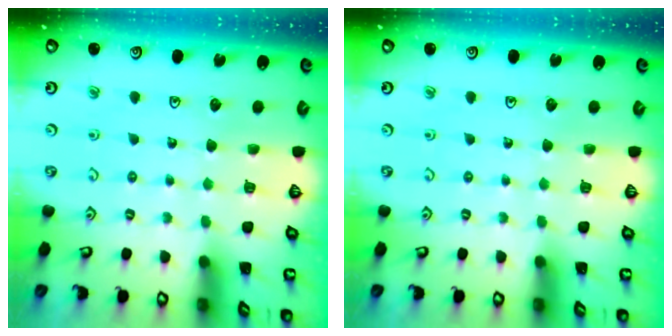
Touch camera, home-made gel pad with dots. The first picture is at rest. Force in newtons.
{"total": 0.0}